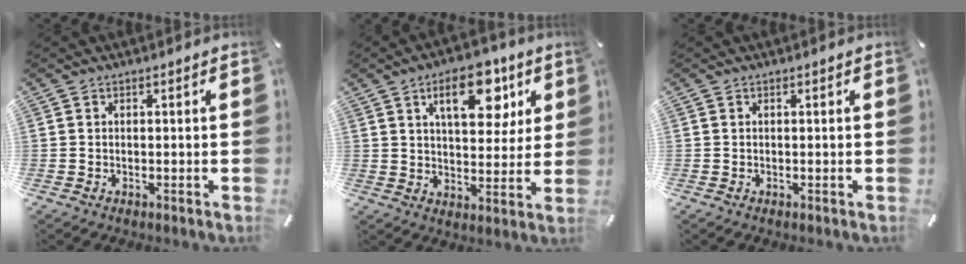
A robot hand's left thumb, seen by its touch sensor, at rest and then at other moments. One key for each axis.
{"total": 14.1, "fx": 6.8, "fy": 7.7, "fz": 9.7, "tx": -0.119, "ty": -0.021, "tz": 0.109}
{"total": 0.0}